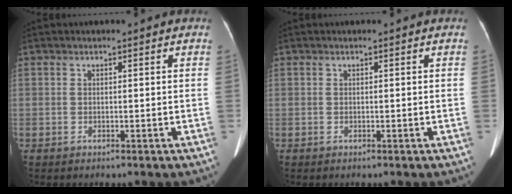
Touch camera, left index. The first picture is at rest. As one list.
[{"total": 0.0}]